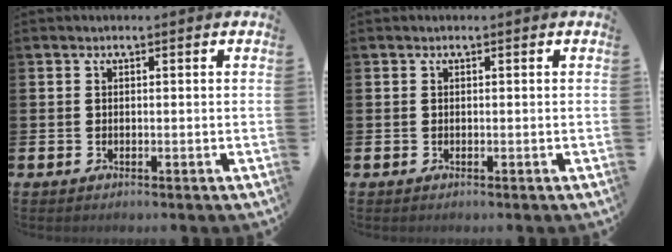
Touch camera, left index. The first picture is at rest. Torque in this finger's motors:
{"motor_torque": [0.03, 0.01, 0.01, 0.00]}